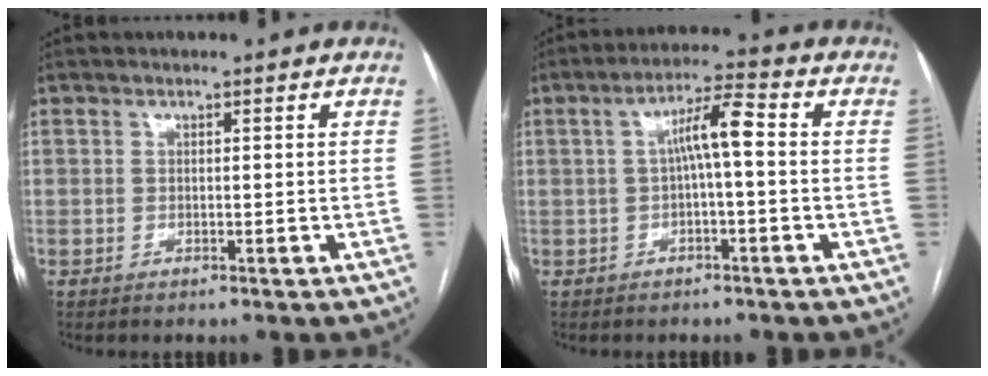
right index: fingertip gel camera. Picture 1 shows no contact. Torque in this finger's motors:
{"motor_torque": [0.82, -0.14, 0.32, 0.10]}